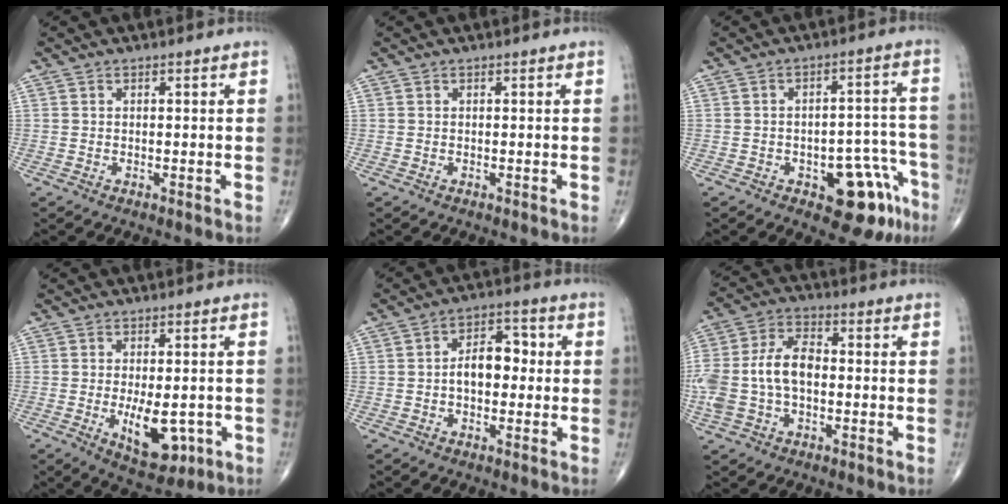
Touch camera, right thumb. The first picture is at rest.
{"total": 0.0}
{"total": 11.8, "force": [-6.0, 5.8, 8.4], "torque": [-0.059, 0.049, -0.069]}
{"total": 9.4, "force": [-2.3, 4.6, 7.9], "torque": [-0.101, -0.009, -0.021]}
{"total": 7.6, "force": [-0.2, 4.8, 5.9], "torque": [-0.073, 0.024, -0.012]}
{"total": 14.0, "force": [-1.2, 8.7, 10.9], "torque": [-0.241, 0.034, -0.024]}